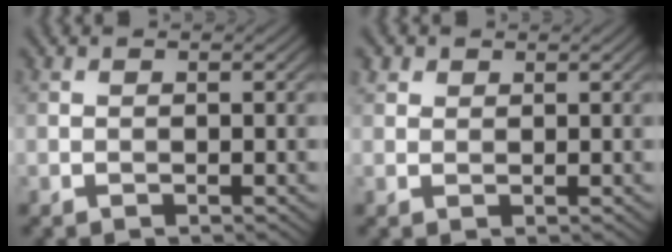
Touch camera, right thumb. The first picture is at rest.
{"total": 1.3, "force": [0.9, 0.9, 0.3], "torque": [-0.009, 0.006, 0.020]}